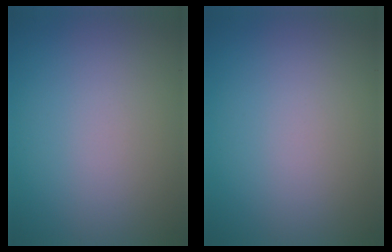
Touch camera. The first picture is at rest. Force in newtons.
{"total": 0.0}